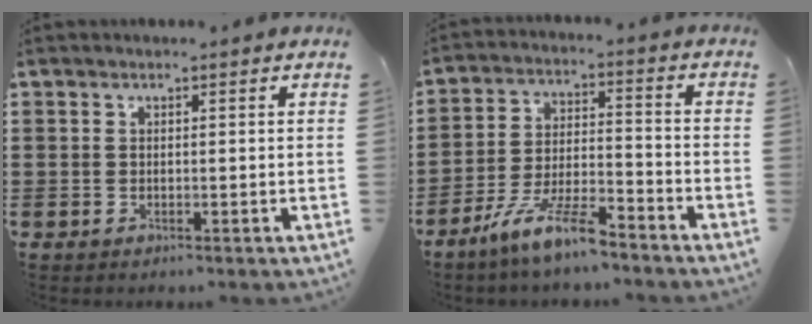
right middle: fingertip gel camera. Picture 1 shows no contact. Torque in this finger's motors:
{"motor_torque": [2.14, 0.00, 0.27, 0.21]}